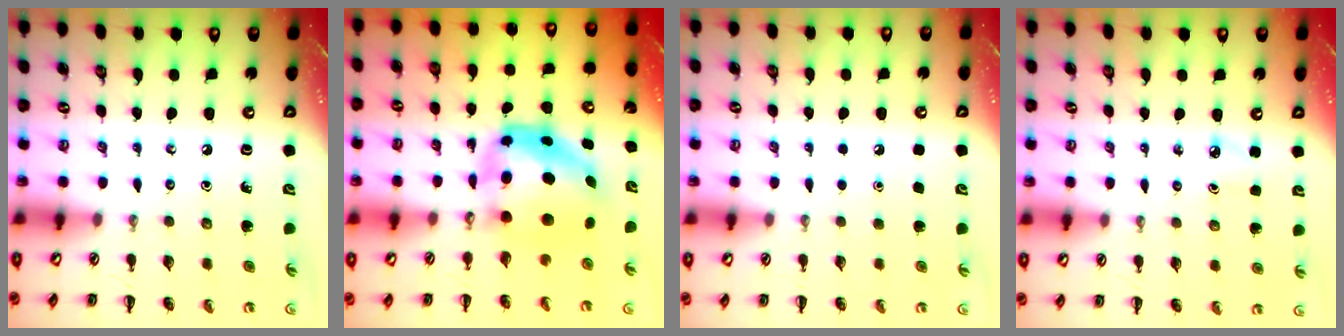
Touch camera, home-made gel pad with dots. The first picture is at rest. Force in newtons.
{"total": 7.0, "press": 6.8, "slide": 1.9}
{"total": 1.6, "press": 1.6, "slide": 0.1}
{"total": 3.6, "press": 3.4, "slide": 1.3}